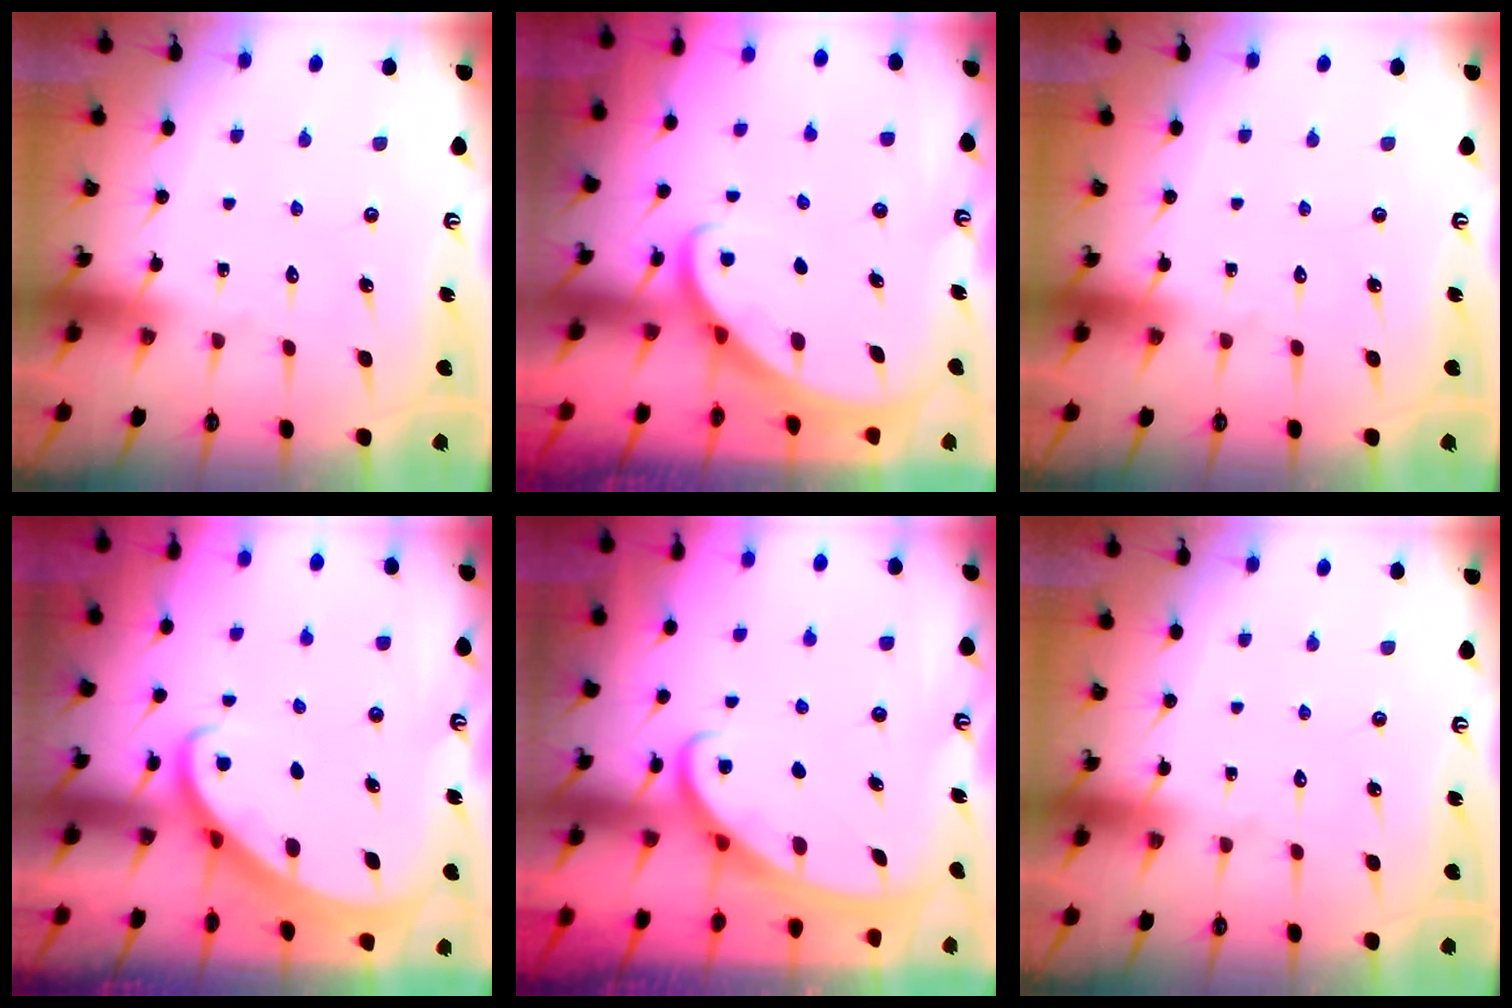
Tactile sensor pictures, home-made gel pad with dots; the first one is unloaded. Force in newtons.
{"total": 2.4, "press": 2.4, "slide": 0.2}
{"total": 0.0}
{"total": 2.7, "press": 2.7, "slide": 0.3}
{"total": 2.7, "press": 2.6, "slide": 0.3}
{"total": 0.0}